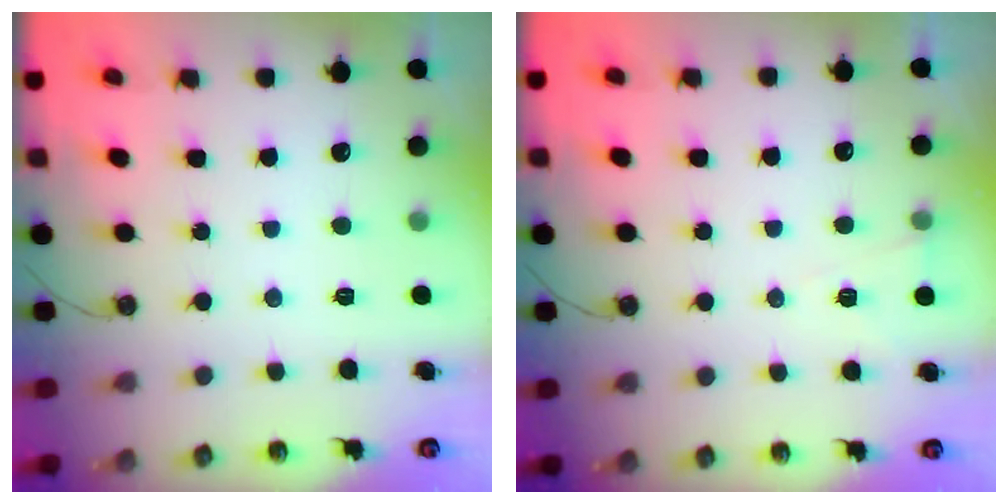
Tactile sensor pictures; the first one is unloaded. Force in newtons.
{"total": 4.8, "press": 2.5, "slide": 4.1}